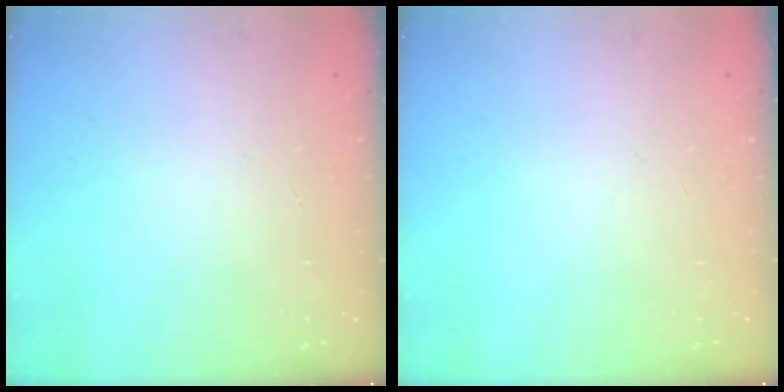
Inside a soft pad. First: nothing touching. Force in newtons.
{"total": 0.0}